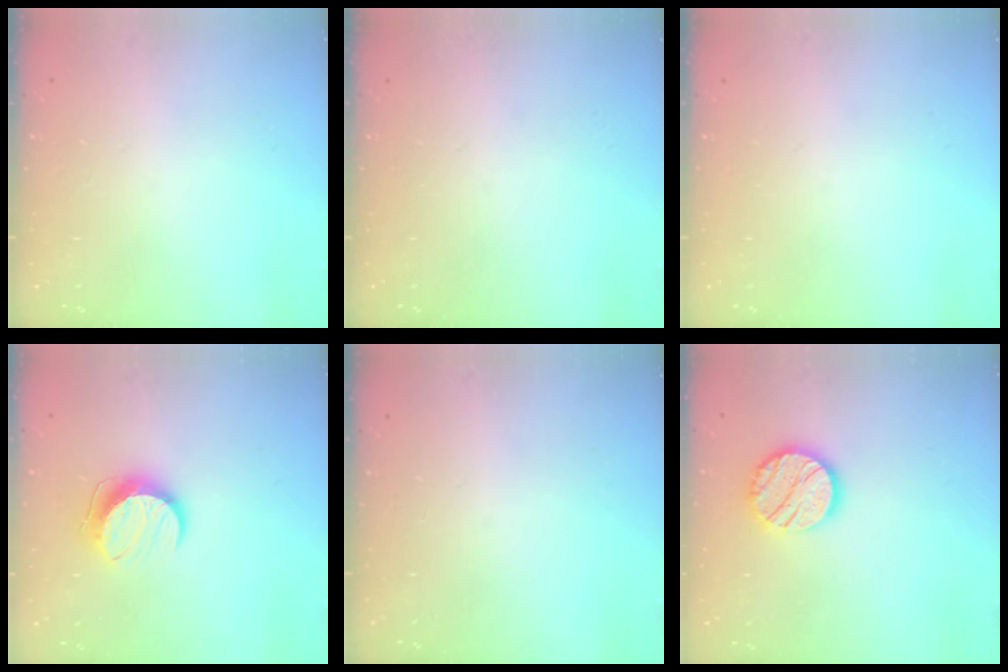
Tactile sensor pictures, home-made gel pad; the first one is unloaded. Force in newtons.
{"total": 0.0}
{"total": 0.0}
{"total": 10.0, "press": 10.0, "slide": 0.4}
{"total": 0.0}
{"total": 13.2, "press": 13.2, "slide": 0.6}